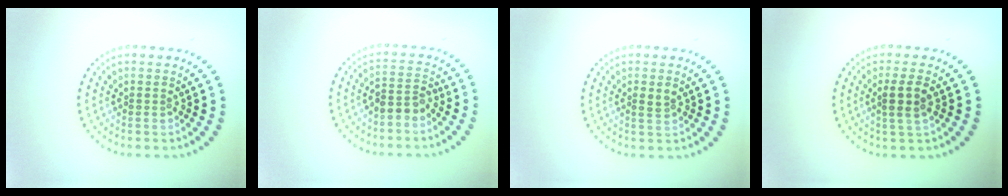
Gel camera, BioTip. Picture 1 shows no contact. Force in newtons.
{"total": 2.1, "press": 1.8, "slide": 1.0}
{"total": 1.2, "press": 1.1, "slide": 0.4}
{"total": 2.1, "press": 1.8, "slide": 1.1}